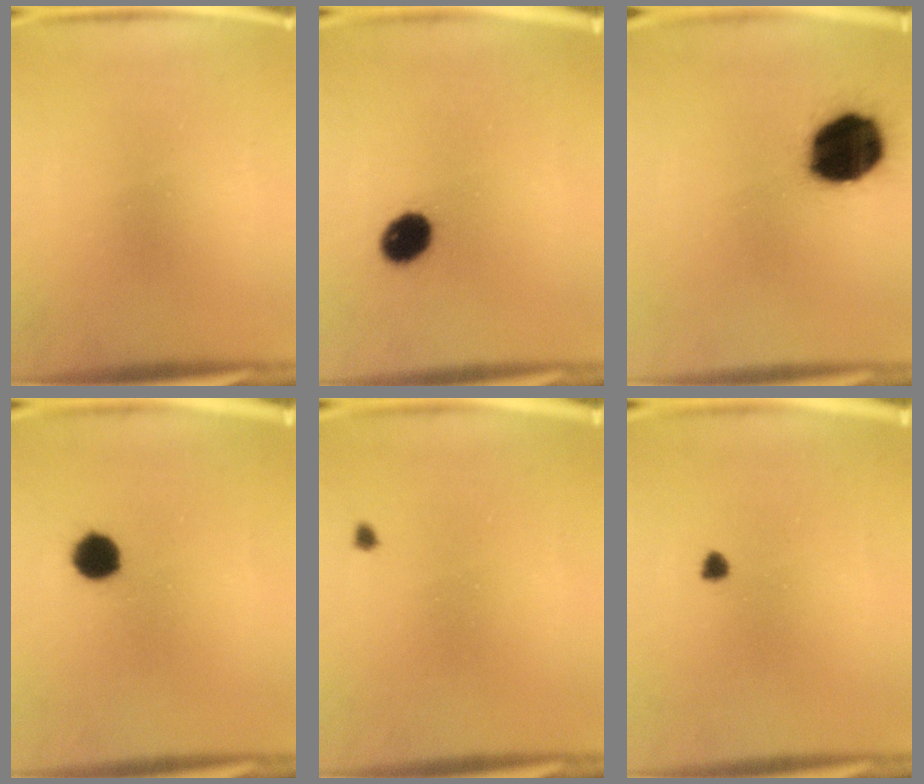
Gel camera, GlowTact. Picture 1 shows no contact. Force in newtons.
{"total": 7.2}
{"total": 19.6}
{"total": 5.3}
{"total": 0.6}
{"total": 1.2}